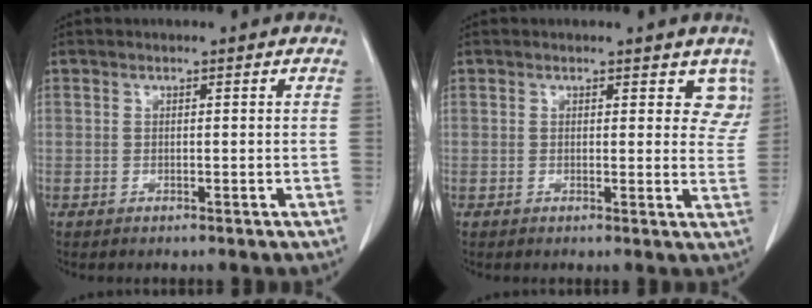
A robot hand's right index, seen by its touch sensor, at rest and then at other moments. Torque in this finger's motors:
{"motor_torque": [-0.14, 0.10, -0.03, -0.01]}